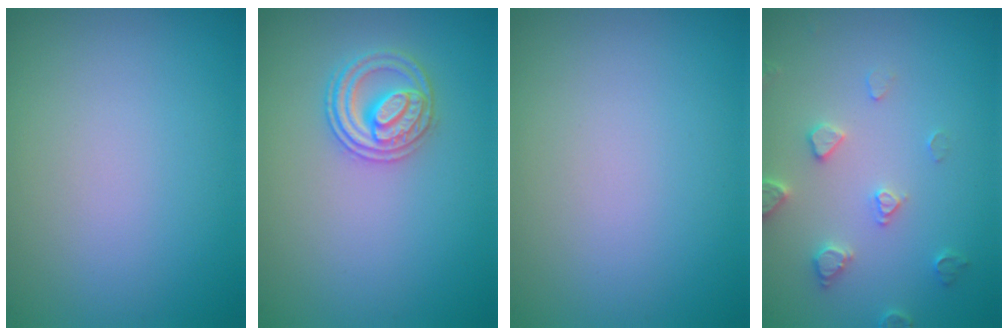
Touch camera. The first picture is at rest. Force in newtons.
{"total": 2.7, "press": 2.6, "slide": 0.3}
{"total": 0.0}
{"total": 2.5, "press": 2.4, "slide": 0.5}